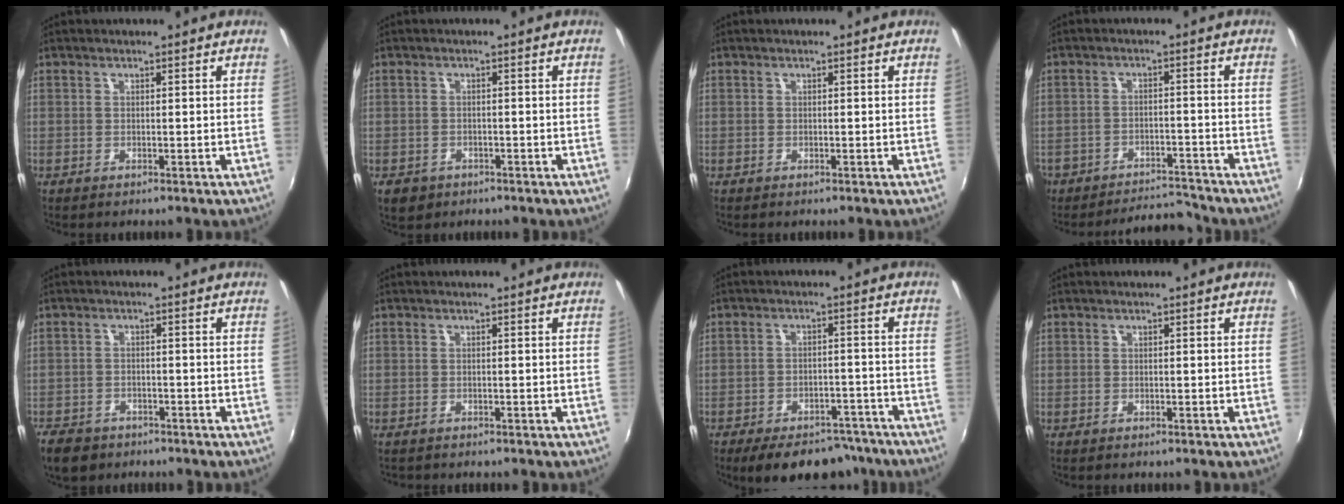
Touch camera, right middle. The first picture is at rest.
{"total": 4.0, "force": [-2.2, 2.9, 1.5], "torque": [-0.038, -0.005, -0.030]}
{"total": 0.0}
{"total": 8.5, "force": [-7.9, 3.0, 0.9], "torque": [-0.041, 0.013, -0.115]}
{"total": 7.2, "force": [-5.0, 4.4, 2.6], "torque": [-0.076, -0.004, -0.082]}
{"total": 0.7, "force": [-0.6, 0.3, 0.1], "torque": [-0.005, 0.001, -0.009]}
{"total": 14.5, "force": [-11.6, 6.2, 6.0], "torque": [-0.119, 0.005, -0.143]}
{"total": 0.0}